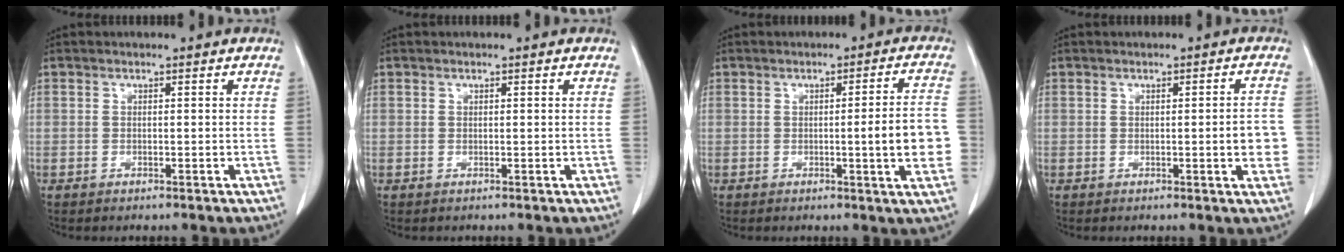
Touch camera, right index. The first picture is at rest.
{"total": 0.0}
{"total": 7.9, "force": [-1.2, 0.0, 7.8], "torque": [-0.093, 0.000, -0.019]}
{"total": 4.0, "force": [-0.6, 0.6, 3.9], "torque": [-0.045, 0.000, -0.008]}